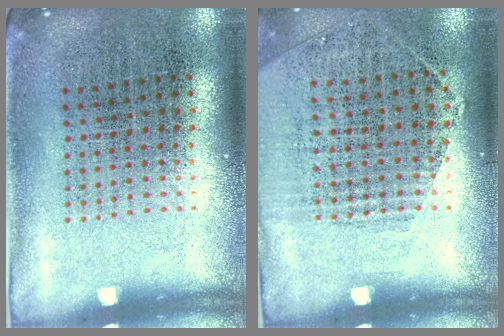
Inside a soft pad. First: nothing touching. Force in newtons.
{"total": 1.1, "press": 1.0, "slide": 0.6}